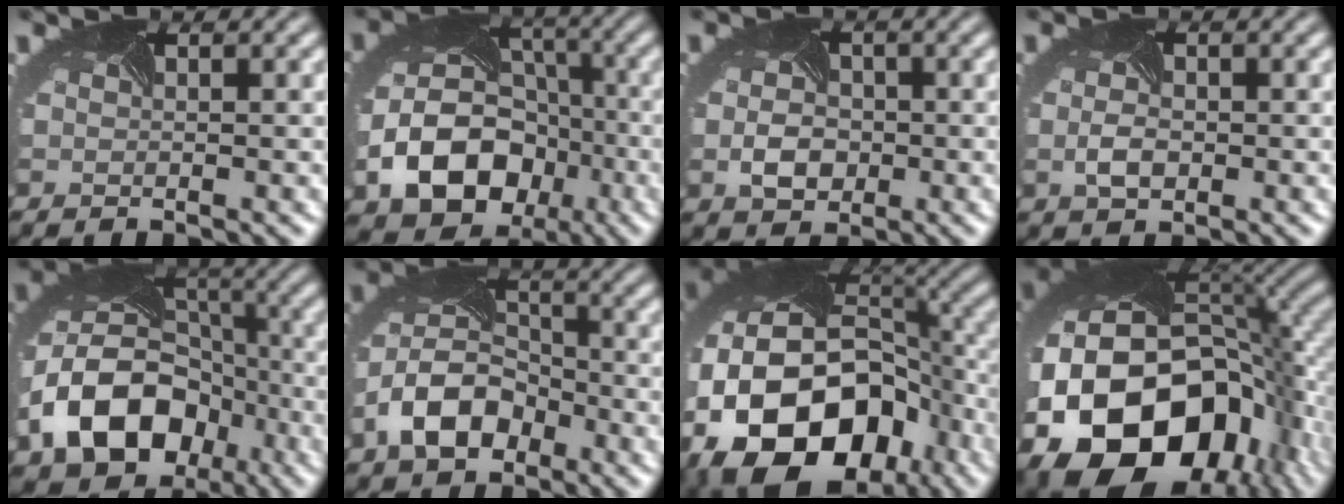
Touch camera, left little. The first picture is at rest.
{"total": 10.7, "force": [-3.9, 7.9, 6.0], "torque": [-0.114, -0.029, -0.057]}
{"total": 3.5, "force": [-0.7, 2.7, 2.2], "torque": [-0.045, -0.006, -0.015]}
{"total": 2.0, "force": [-0.5, 1.3, 1.4], "torque": [-0.036, -0.006, -0.008]}
{"total": 11.8, "force": [-4.9, 8.5, 6.5], "torque": [-0.135, -0.021, -0.081]}
{"total": 6.5, "force": [-3.3, 4.2, 3.7], "torque": [-0.078, -0.005, -0.065]}
{"total": 18.3, "force": [-7.1, 12.8, 11.0], "torque": [-0.217, -0.020, -0.116]}
{"total": 20.6, "force": [-6.7, 14.4, 13.1], "torque": [-0.277, -0.060, -0.085]}